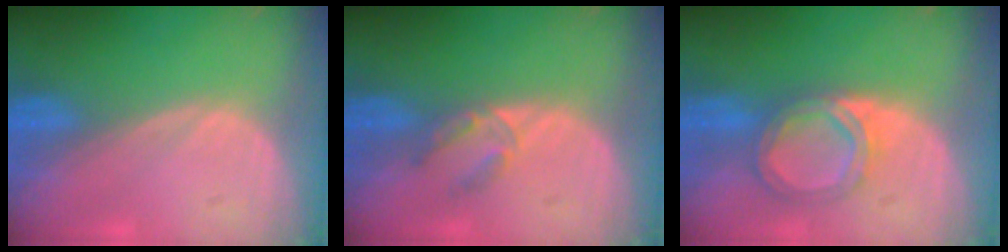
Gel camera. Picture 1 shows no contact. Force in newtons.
{"total": 2.9, "press": 2.7, "slide": 1.0}
{"total": 5.6, "press": 5.3, "slide": 1.9}